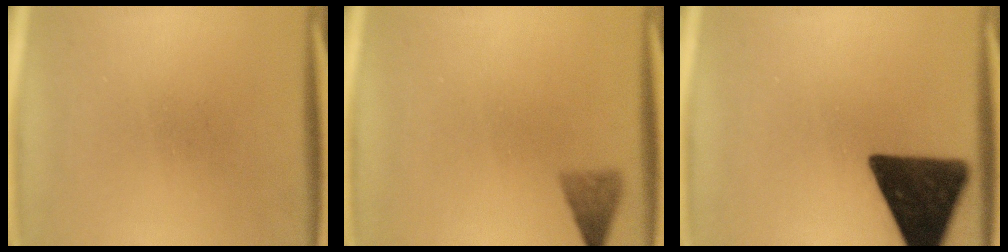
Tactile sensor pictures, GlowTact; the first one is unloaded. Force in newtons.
{"total": 2.5}
{"total": 15.9}